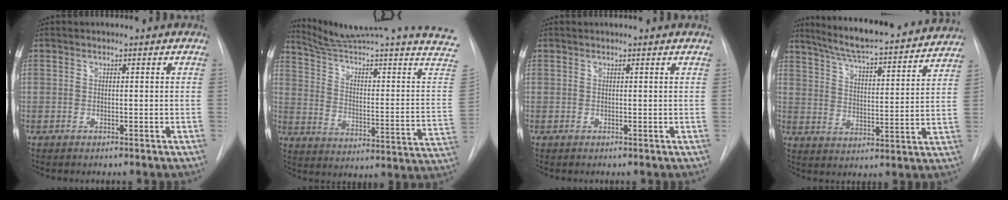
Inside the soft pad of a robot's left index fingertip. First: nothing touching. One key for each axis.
{"total": 28.8, "fx": 26.0, "fy": -2.1, "fz": 12.1, "tx": -0.183, "ty": -0.125, "tz": 0.344}
{"total": 2.4, "fx": 2.3, "fy": 0.0, "fz": 0.5, "tx": -0.011, "ty": 0.019, "tz": 0.027}
{"total": 23.1, "fx": 20.9, "fy": 2.7, "fz": 9.4, "tx": -0.148, "ty": -0.018, "tz": 0.281}